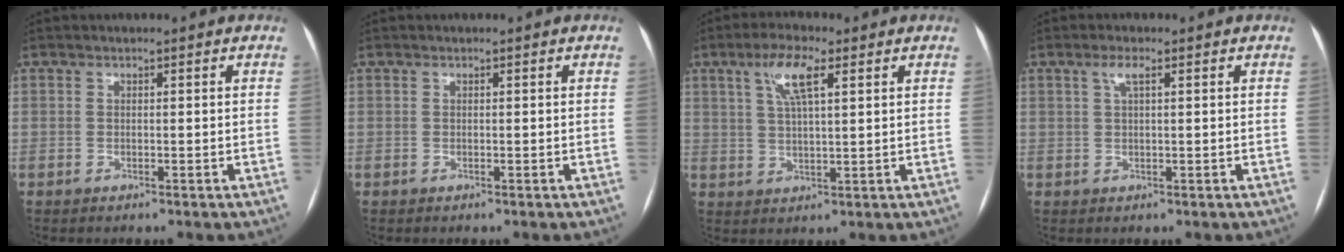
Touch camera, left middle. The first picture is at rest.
{"total": 0.0}
{"total": 6.4, "force": [3.0, 1.3, 5.5], "torque": [-0.110, 0.011, 0.056]}
{"total": 2.0, "force": [1.0, 0.3, 1.8], "torque": [-0.040, 0.008, 0.019]}